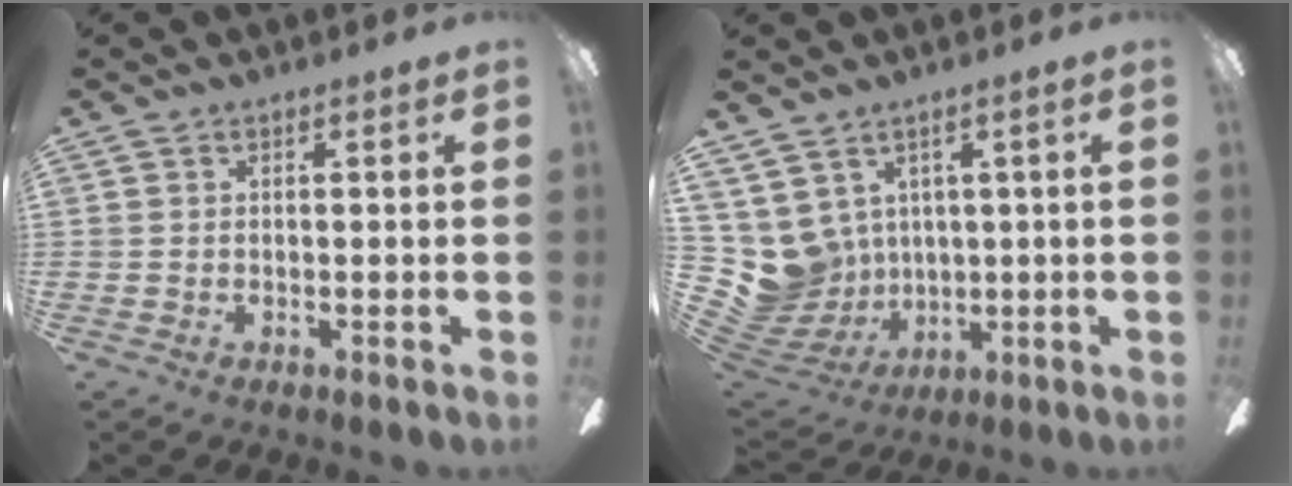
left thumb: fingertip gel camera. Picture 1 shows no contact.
{"total": 8.4, "force": [2.7, 7.9, 1.2], "torque": [-0.083, -0.032, 0.060]}